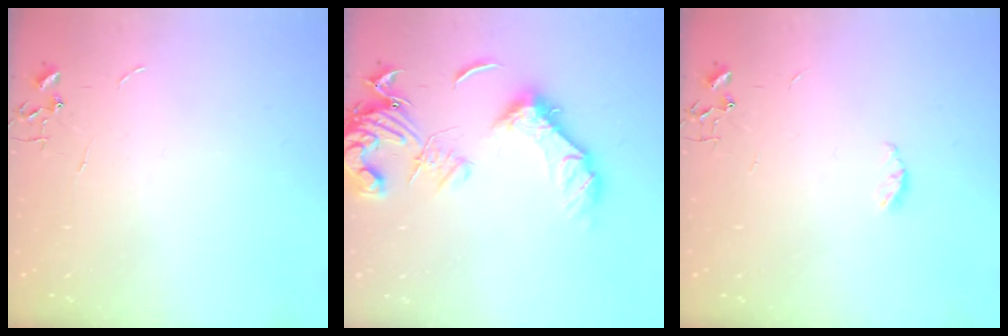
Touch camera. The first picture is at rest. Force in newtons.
{"total": 17.6, "press": 17.5, "slide": 2.0}
{"total": 4.4, "press": 4.3, "slide": 0.6}